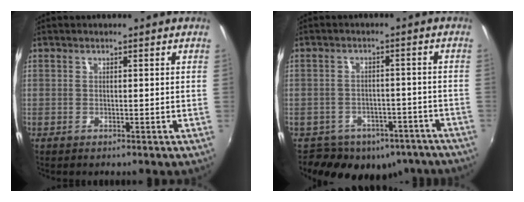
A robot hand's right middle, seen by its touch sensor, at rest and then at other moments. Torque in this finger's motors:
{"motor_torque": [1.07, -1.07, 0.19, 0.09]}